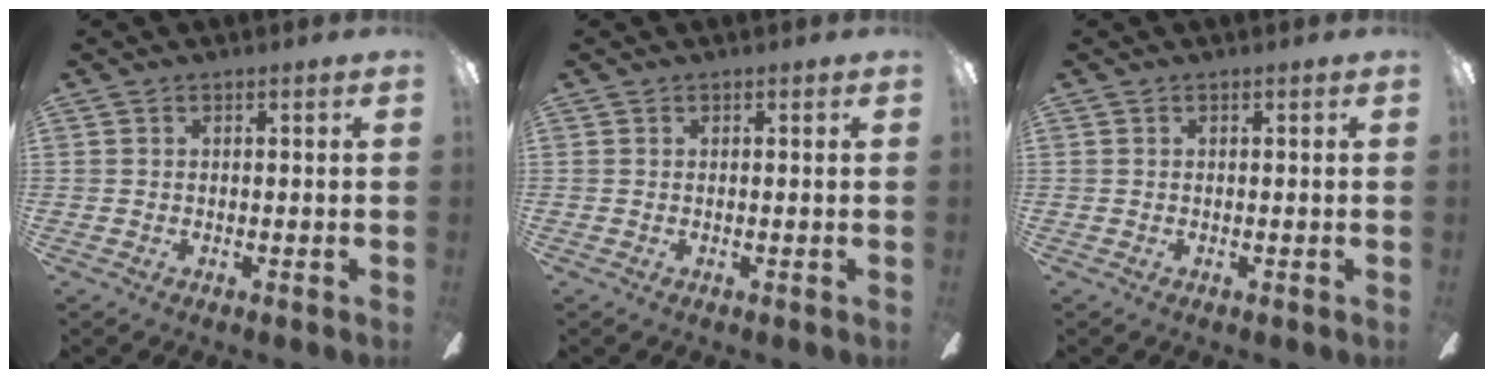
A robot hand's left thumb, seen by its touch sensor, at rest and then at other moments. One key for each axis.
{"total": 0.0}
{"total": 0.0}